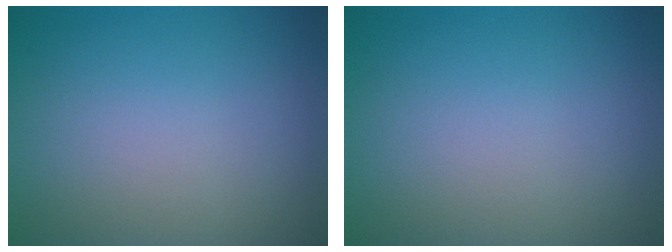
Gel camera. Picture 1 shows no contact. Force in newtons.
{"total": 0.0}